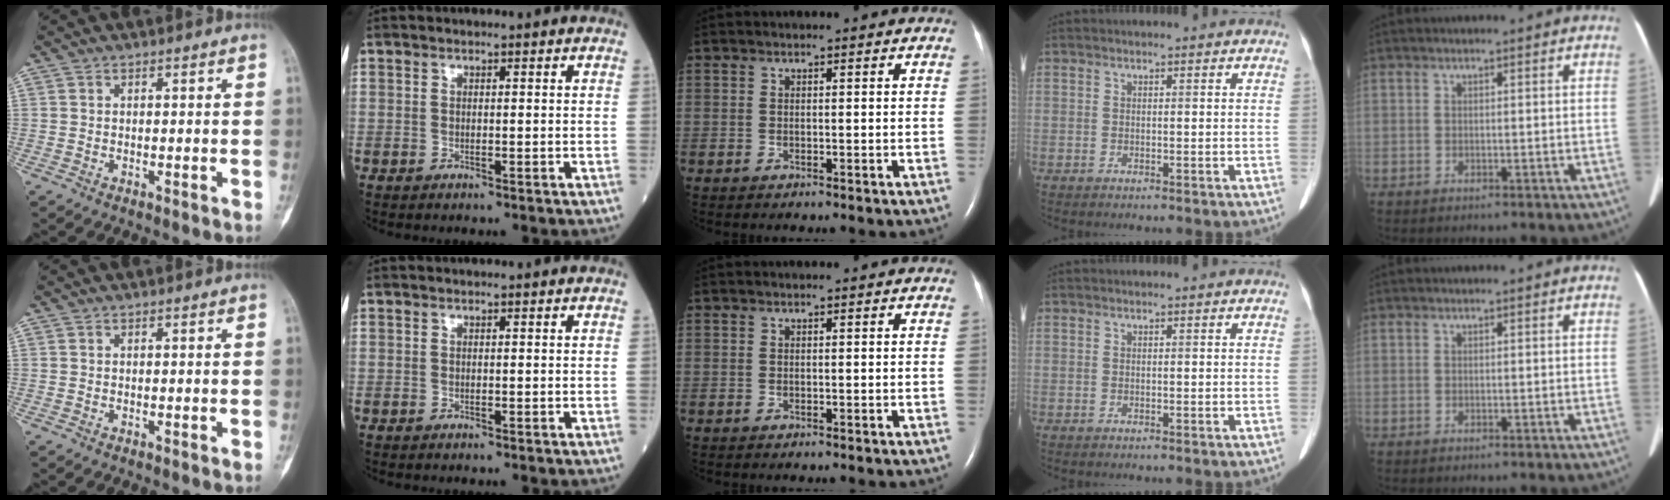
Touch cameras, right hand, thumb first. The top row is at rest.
{}